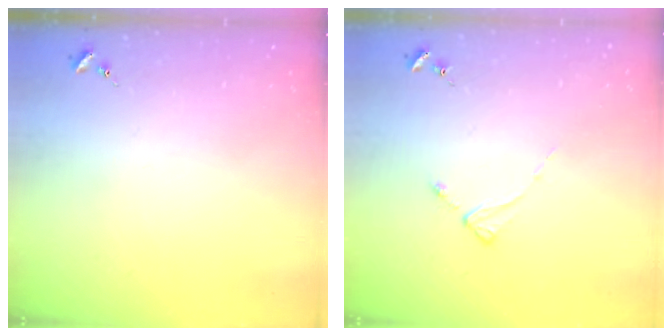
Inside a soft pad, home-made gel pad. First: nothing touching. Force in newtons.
{"total": 2.2, "press": 2.2, "slide": 0.4}